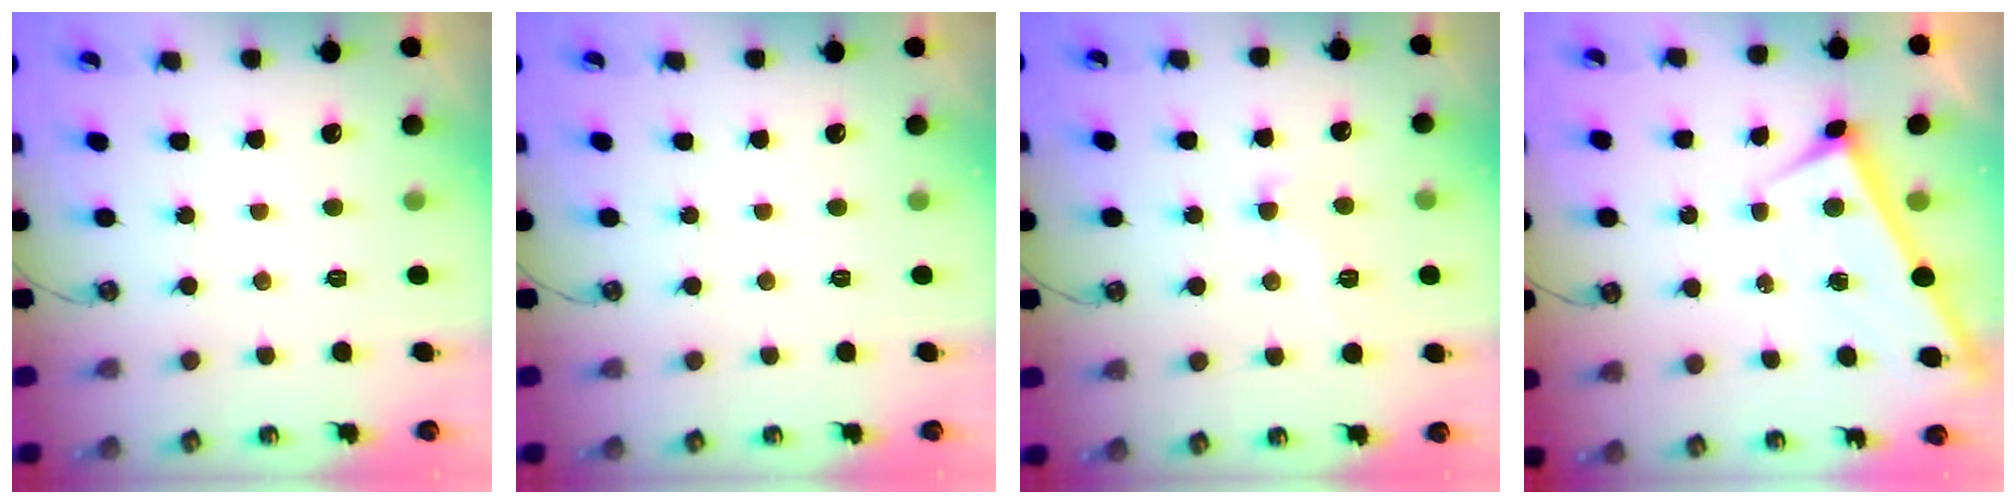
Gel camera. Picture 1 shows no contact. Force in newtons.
{"total": 0.0}
{"total": 0.7, "press": 0.0, "slide": 0.7}
{"total": 1.9, "press": 1.9, "slide": 0.2}